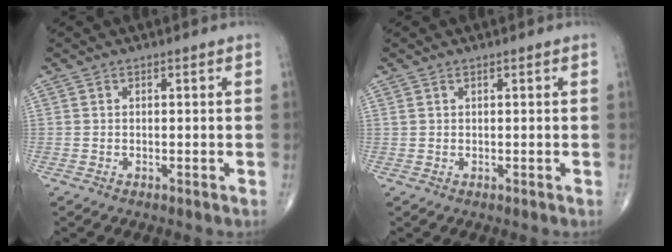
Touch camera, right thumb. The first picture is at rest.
{"total": 0.6, "force": [0.4, 0.2, 0.4], "torque": [-0.008, 0.008, 0.010]}